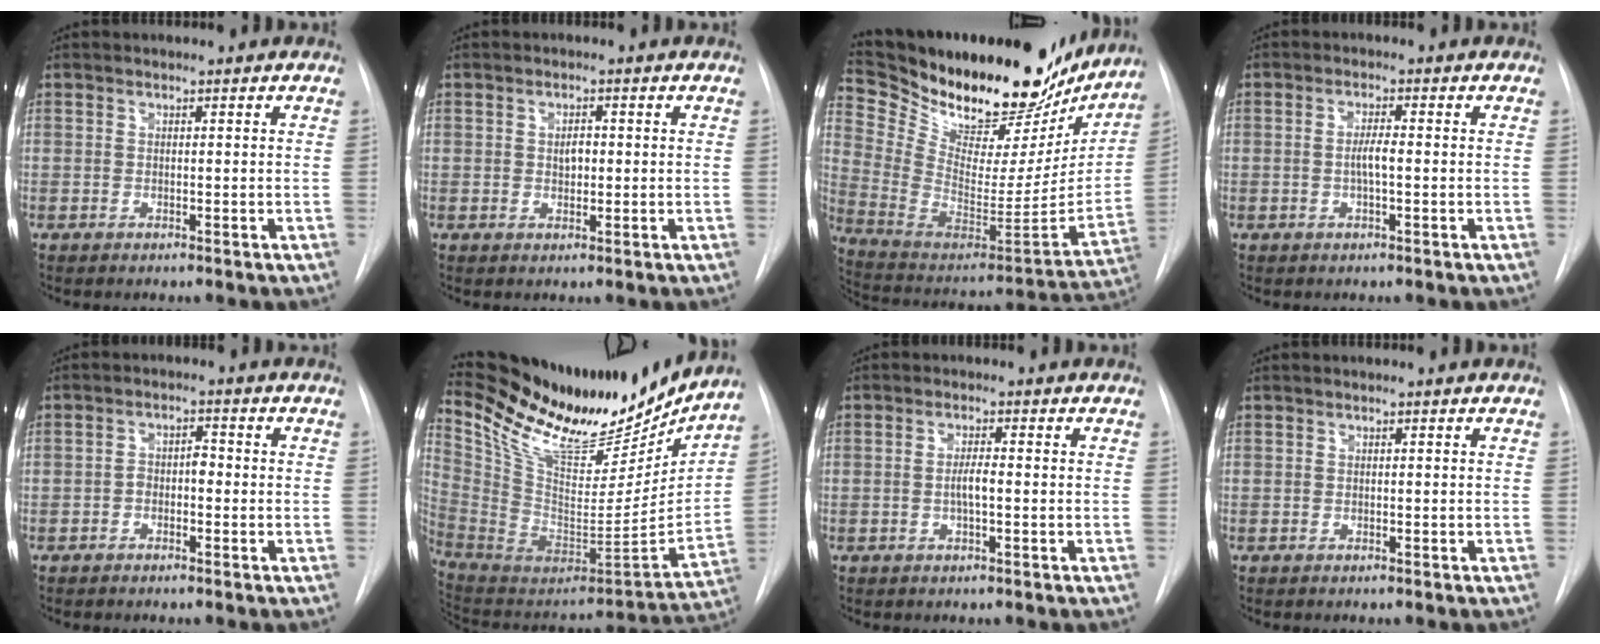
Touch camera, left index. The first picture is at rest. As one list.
[{"total": 2.0, "force": [0.2, 1.2, 1.5], "torque": [-0.025, 0.001, 0.003]}, {"total": 30.4, "force": [25.7, 9.2, 13.4], "torque": [-0.224, -0.037, 0.378]}, {"total": 2.5, "force": [-0.3, 0.3, 2.5], "torque": [-0.047, 0.003, -0.007]}, {"total": 2.7, "force": [-0.8, 1.5, 2.1], "torque": [-0.031, 0.014, -0.014]}, {"total": 26.5, "force": [23.0, 6.4, 11.5], "torque": [-0.212, -0.049, 0.367]}, {"total": 2.4, "force": [-0.4, 0.4, 2.3], "torque": [-0.045, 0.003, -0.008]}, {"total": 0.0}]